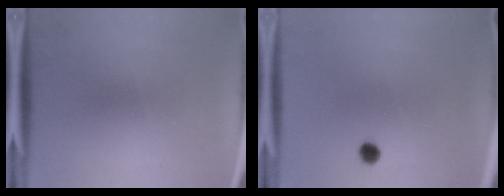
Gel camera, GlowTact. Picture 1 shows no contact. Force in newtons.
{"total": 1.8}